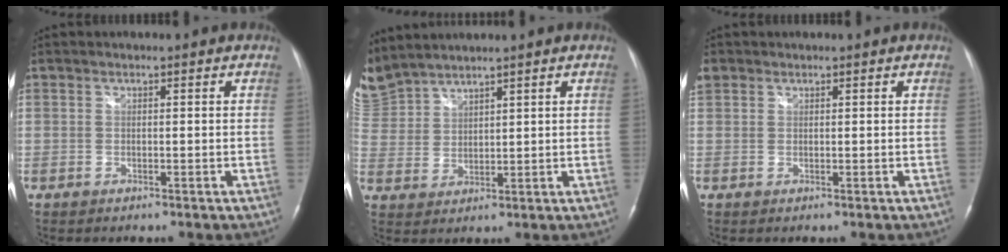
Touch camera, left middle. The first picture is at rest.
{"total": 9.2, "force": [8.6, 2.6, 2.0], "torque": [-0.069, 0.016, 0.187]}
{"total": 2.8, "force": [1.5, 2.2, 0.7], "torque": [-0.028, 0.020, 0.034]}